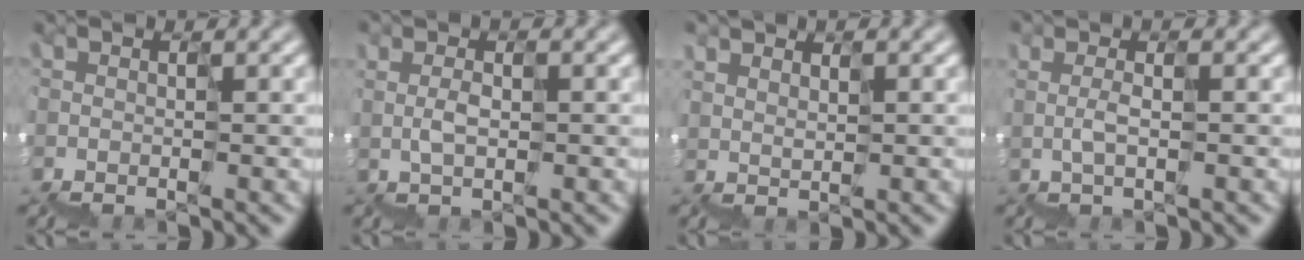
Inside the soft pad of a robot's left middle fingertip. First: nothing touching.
{"total": 1.2, "force": [1.2, 0.0, -0.1], "torque": [0.005, 0.013, 0.027]}
{"total": 1.8, "force": [1.7, 0.1, -0.2], "torque": [0.022, 0.004, 0.042]}
{"total": 1.1, "force": [1.1, -0.2, 0.0], "torque": [0.002, 0.009, 0.022]}